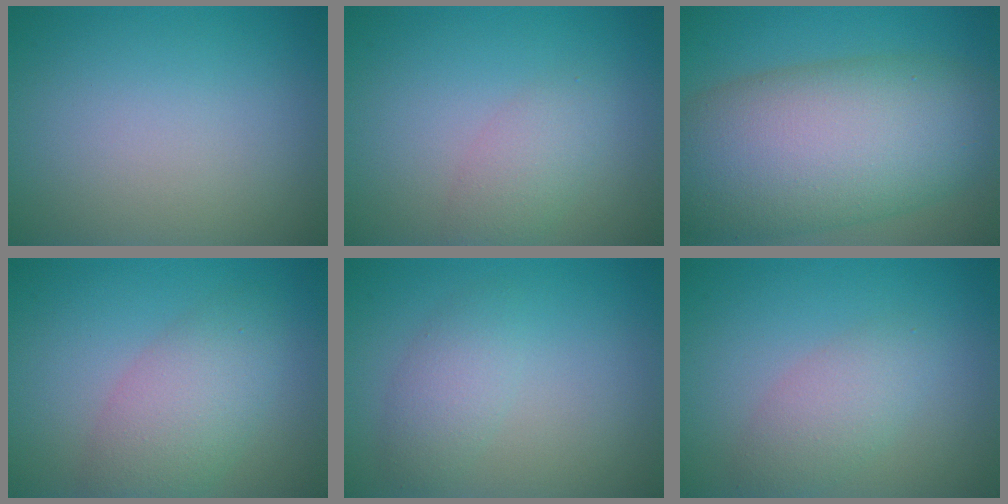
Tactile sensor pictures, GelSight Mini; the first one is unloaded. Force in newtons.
{"total": 2.2, "press": 2.2, "slide": 0.1}
{"total": 13.7, "press": 13.7, "slide": 0.3}
{"total": 4.8, "press": 4.8, "slide": 0.2}
{"total": 2.3, "press": 2.3, "slide": 0.1}
{"total": 2.9, "press": 2.9, "slide": 0.2}